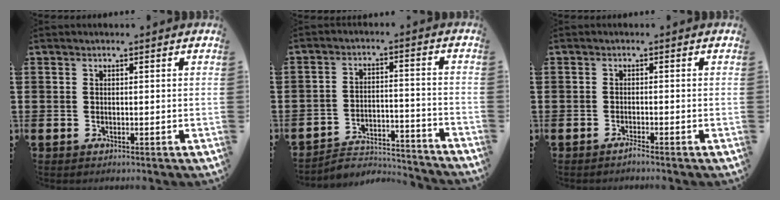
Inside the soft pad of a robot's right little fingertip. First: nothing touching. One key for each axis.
{"total": 4.0, "fx": -3.8, "fy": 0.9, "fz": 0.6, "tx": -0.015, "ty": 0.005, "tz": -0.081}
{"total": 0.7, "fx": -0.6, "fy": -0.1, "fz": 0.3, "tx": -0.006, "ty": -0.004, "tz": -0.012}